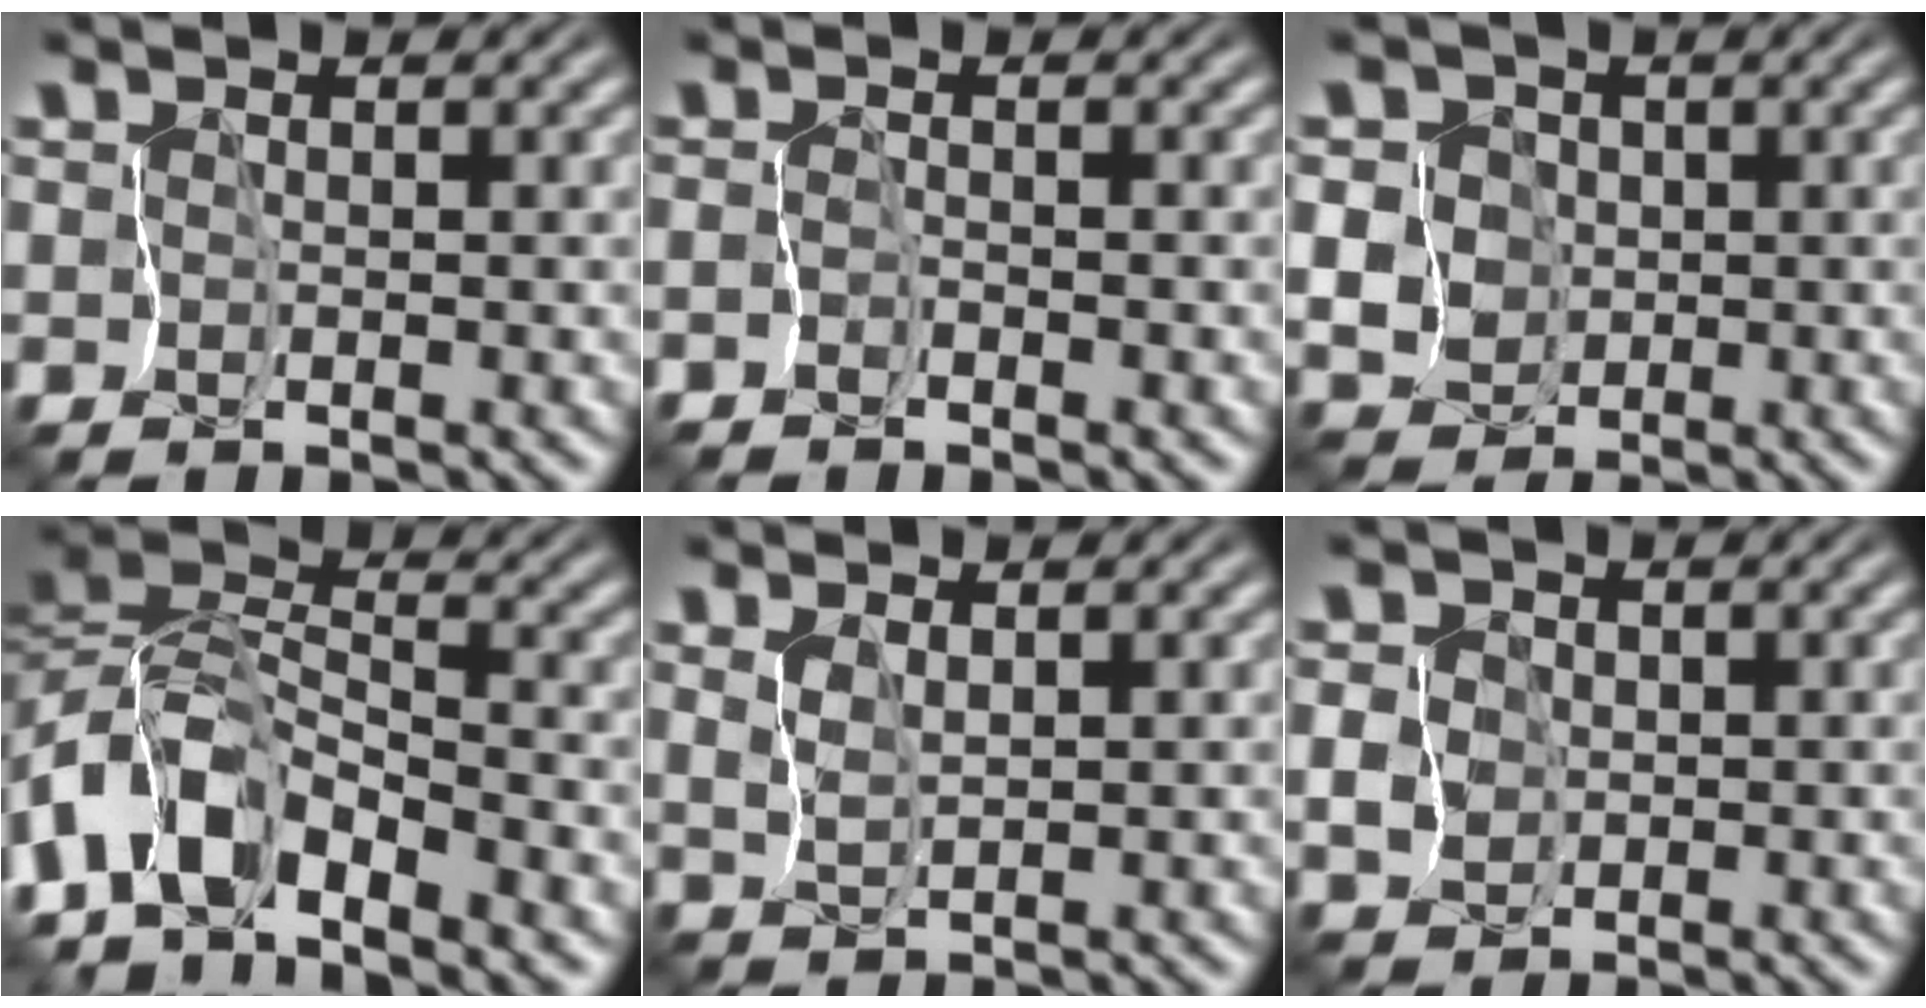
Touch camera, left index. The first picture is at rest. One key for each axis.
{"total": 1.7, "fx": -1.3, "fy": -1.0, "fz": -0.2, "tx": -0.018, "ty": -0.006, "tz": -0.019}
{"total": 7.6, "fx": 0.4, "fy": 7.0, "fz": 2.9, "tx": -0.080, "ty": 0.023, "tz": -0.006}
{"total": 6.7, "fx": -4.6, "fy": 2.2, "fz": 4.3, "tx": -0.097, "ty": 0.002, "tz": -0.085}
{"total": 1.0, "fx": 0.7, "fy": -0.6, "fz": 0.3, "tx": -0.030, "ty": -0.007, "tz": 0.032}
{"total": 2.6, "fx": 0.0, "fy": 2.5, "fz": 0.8, "tx": -0.022, "ty": 0.014, "tz": 0.001}